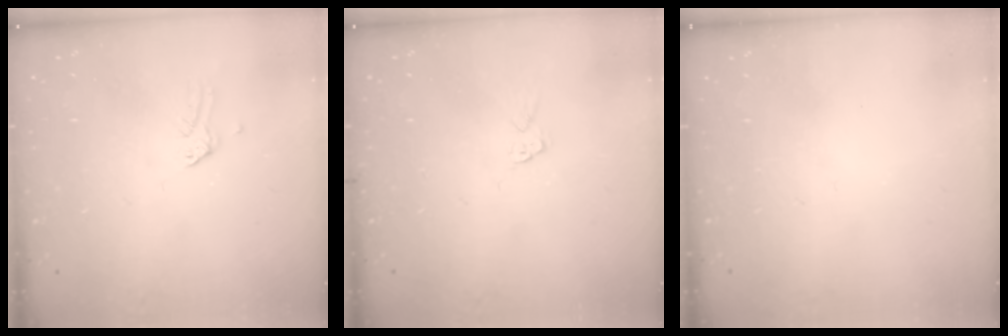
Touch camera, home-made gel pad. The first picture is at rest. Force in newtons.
{"total": 5.2, "press": 5.2, "slide": 0.0}
{"total": 0.0}